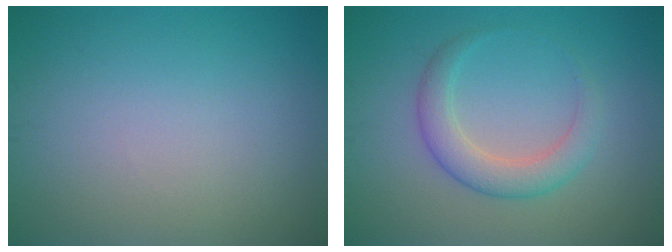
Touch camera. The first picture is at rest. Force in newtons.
{"total": 3.2, "press": 3.2, "slide": 0.3}